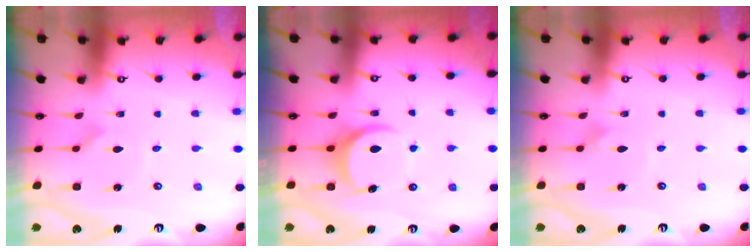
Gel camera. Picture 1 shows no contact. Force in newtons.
{"total": 7.0, "press": 7.0, "slide": 0.6}
{"total": 2.5, "press": 2.5, "slide": 0.1}